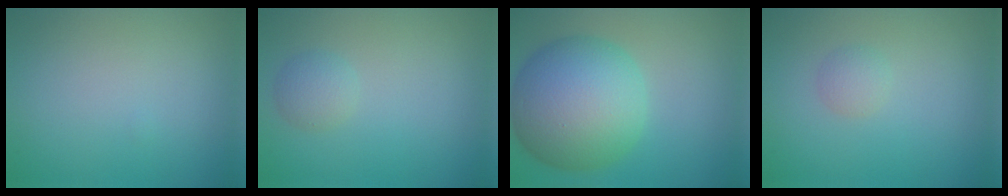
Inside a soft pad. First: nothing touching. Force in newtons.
{"total": 1.7, "press": 1.7, "slide": 0.0}
{"total": 11.9, "press": 11.9, "slide": 0.2}
{"total": 1.2, "press": 1.2, "slide": 0.1}